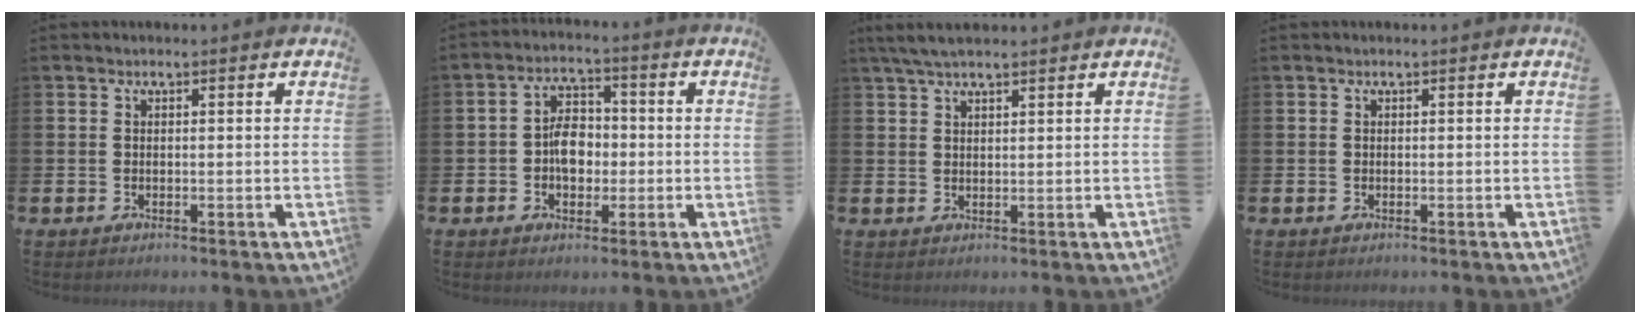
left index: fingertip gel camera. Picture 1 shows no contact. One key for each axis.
{"total": 5.2, "fx": -0.5, "fy": 3.5, "fz": 3.7, "tx": -0.059, "ty": 0.009, "tz": -0.015}
{"total": 3.5, "fx": 2.9, "fy": 0.7, "fz": 1.8, "tx": -0.038, "ty": -0.003, "tz": 0.053}
{"total": 0.0}